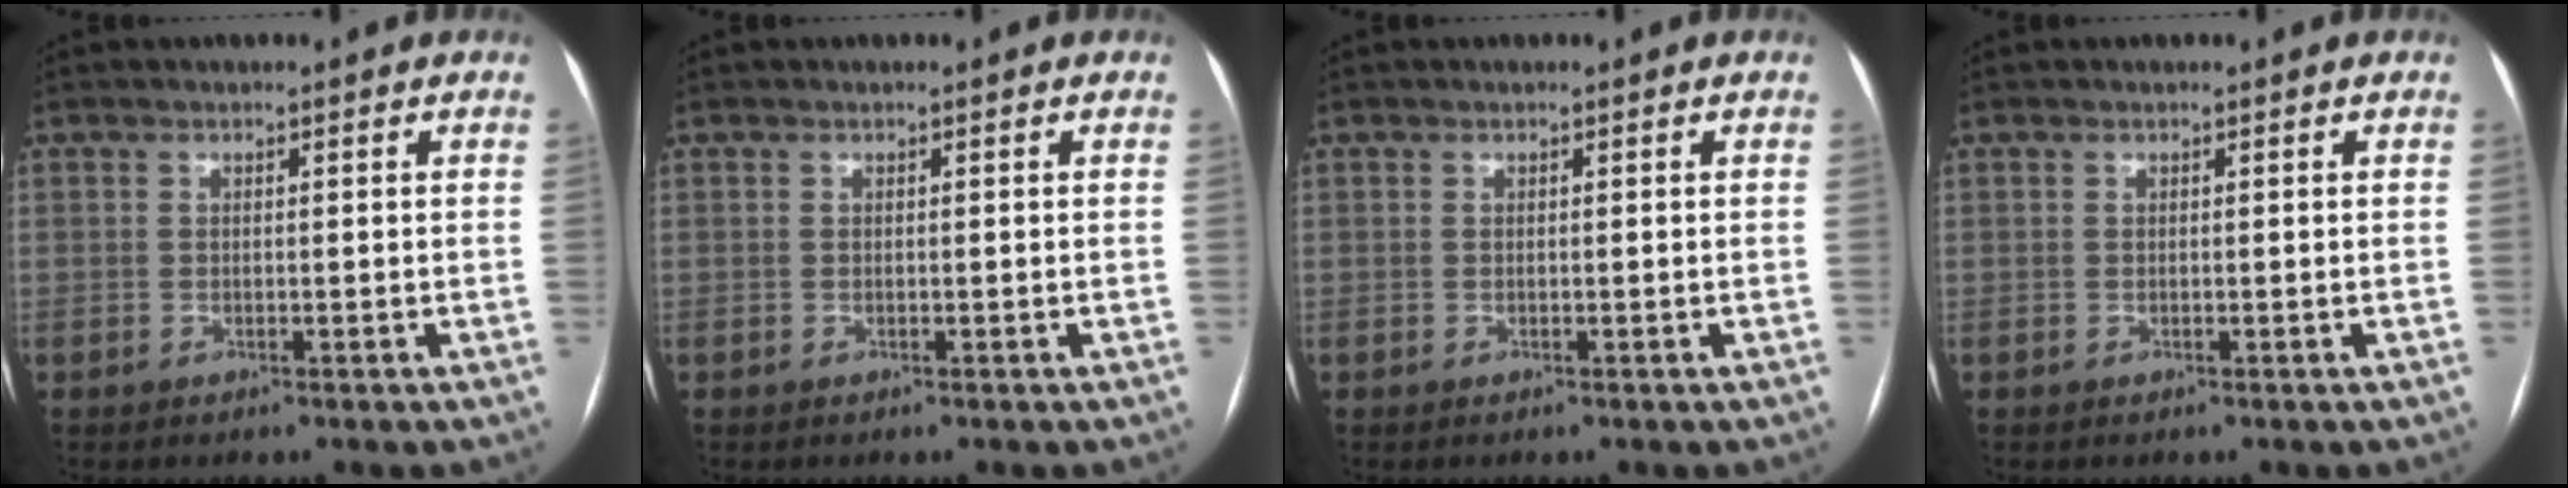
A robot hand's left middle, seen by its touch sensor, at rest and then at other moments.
{"total": 0.0}
{"total": 0.0}
{"total": 0.0}